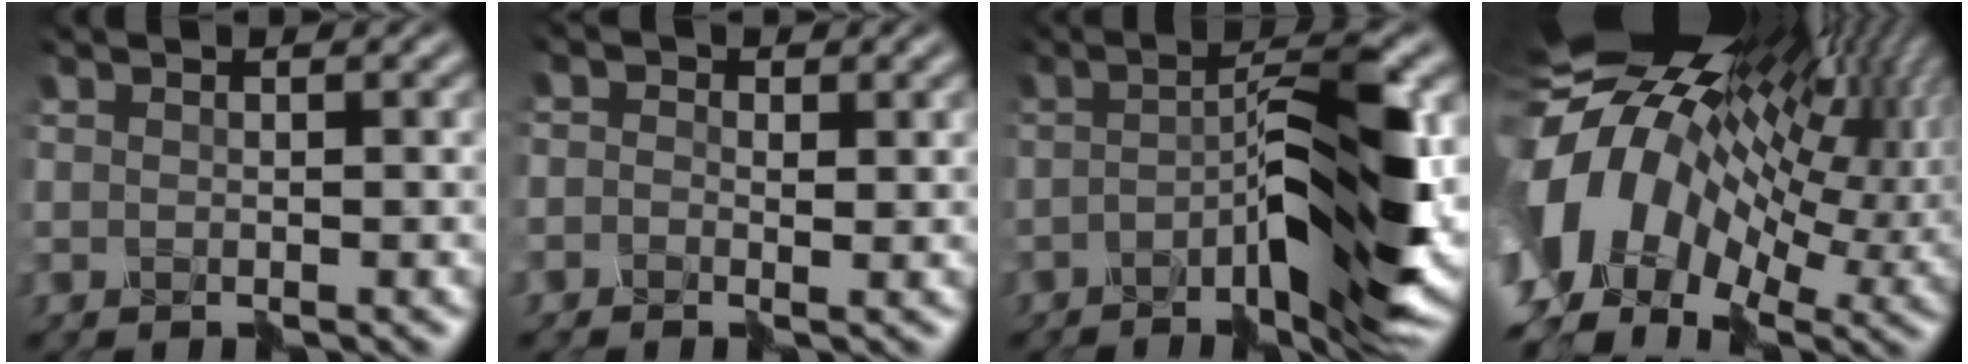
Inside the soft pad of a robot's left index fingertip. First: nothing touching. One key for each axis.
{"total": 1.3, "fx": -0.2, "fy": 1.3, "fz": 0.0, "tx": -0.004, "ty": 0.010, "tz": -0.011}
{"total": 10.5, "fx": -3.4, "fy": 2.3, "fz": 9.7, "tx": -0.144, "ty": 0.014, "tz": -0.055}
{"total": 17.2, "fx": 1.9, "fy": 10.8, "fz": 13.2, "tx": -0.257, "ty": -0.028, "tz": 0.060}